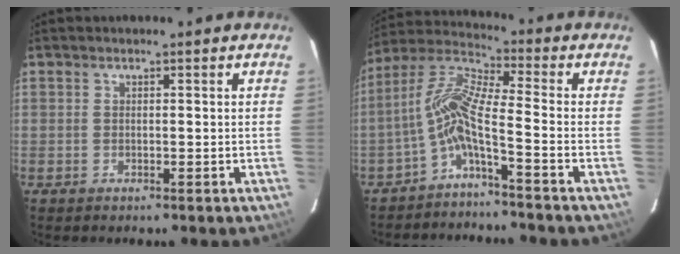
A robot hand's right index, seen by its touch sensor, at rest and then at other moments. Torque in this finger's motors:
{"motor_torque": [1.14, -0.52, 0.54, 0.17]}